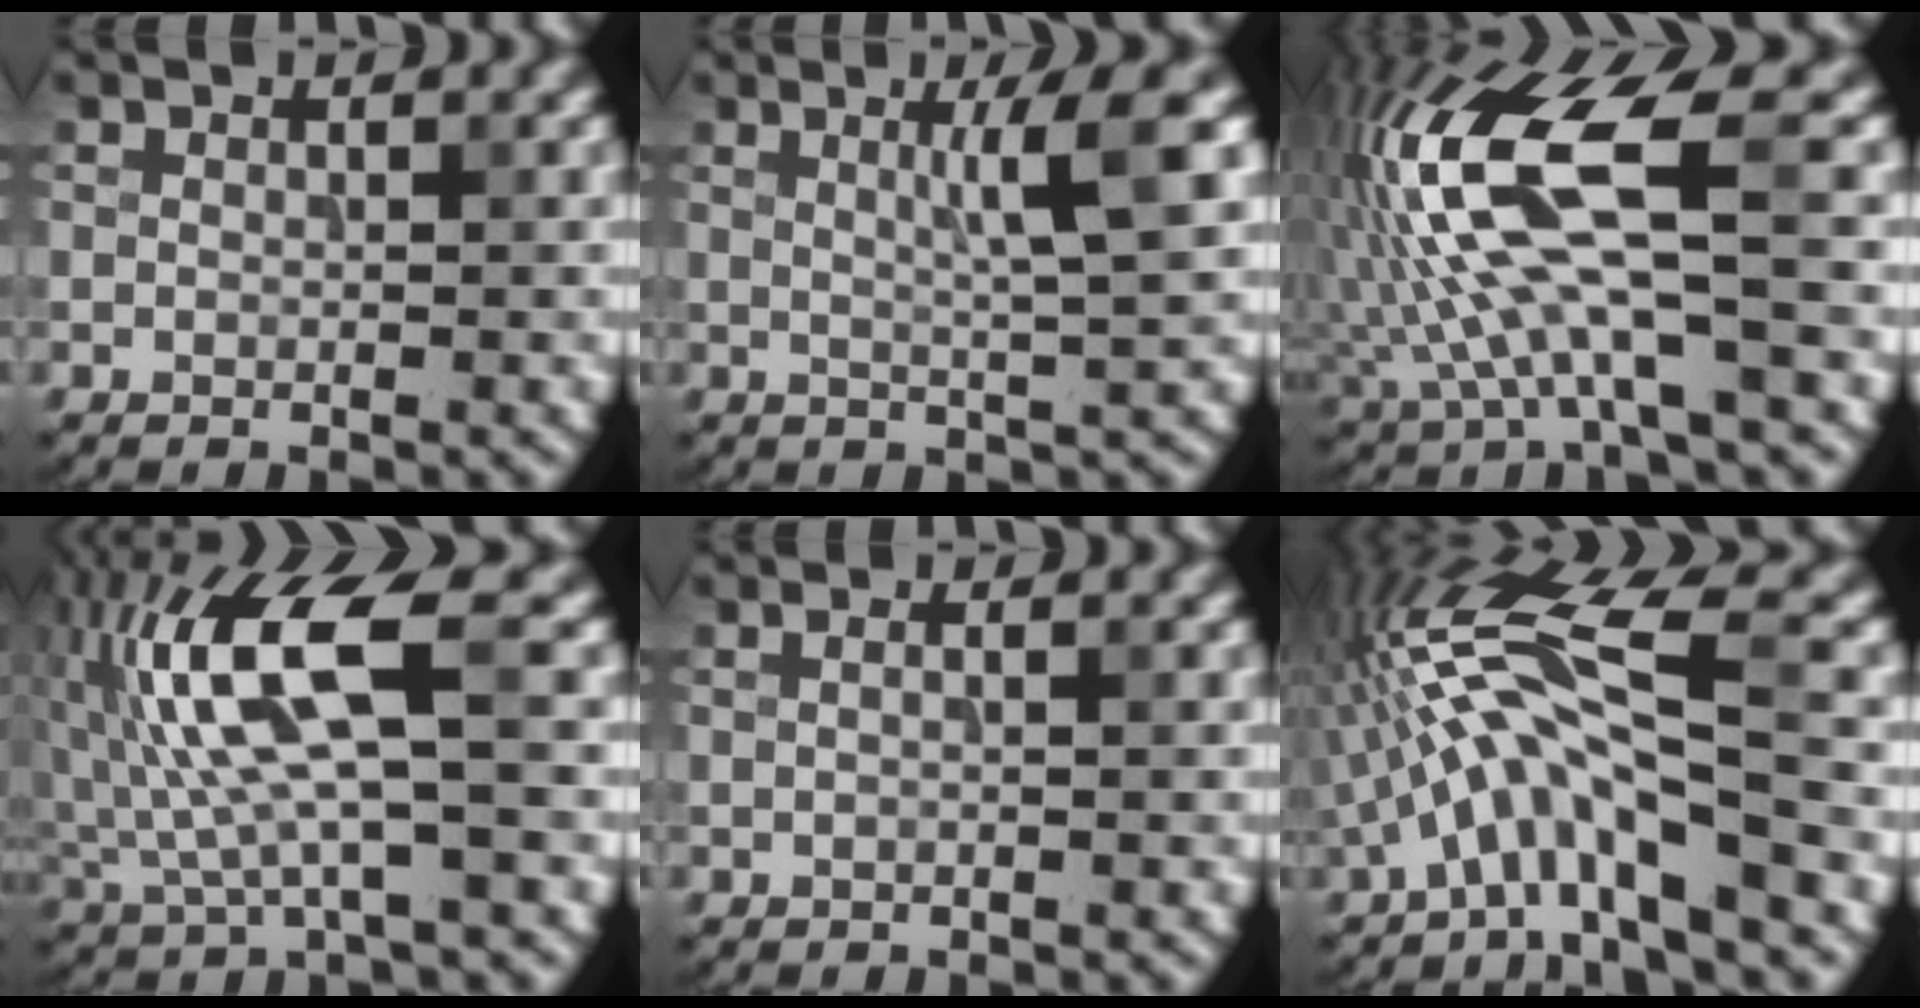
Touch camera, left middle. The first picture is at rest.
{"total": 4.8, "force": [1.4, 0.4, 4.6], "torque": [-0.066, 0.002, 0.024]}
{"total": 11.7, "force": [0.7, 3.9, 11.0], "torque": [-0.232, 0.011, 0.012]}
{"total": 10.0, "force": [1.6, 2.8, 9.5], "torque": [-0.199, 0.009, 0.031]}
{"total": 1.1, "force": [0.4, 0.5, 0.9], "torque": [-0.003, -0.006, -0.008]}
{"total": 9.0, "force": [-2.3, 1.7, 8.5], "torque": [-0.159, 0.025, -0.045]}